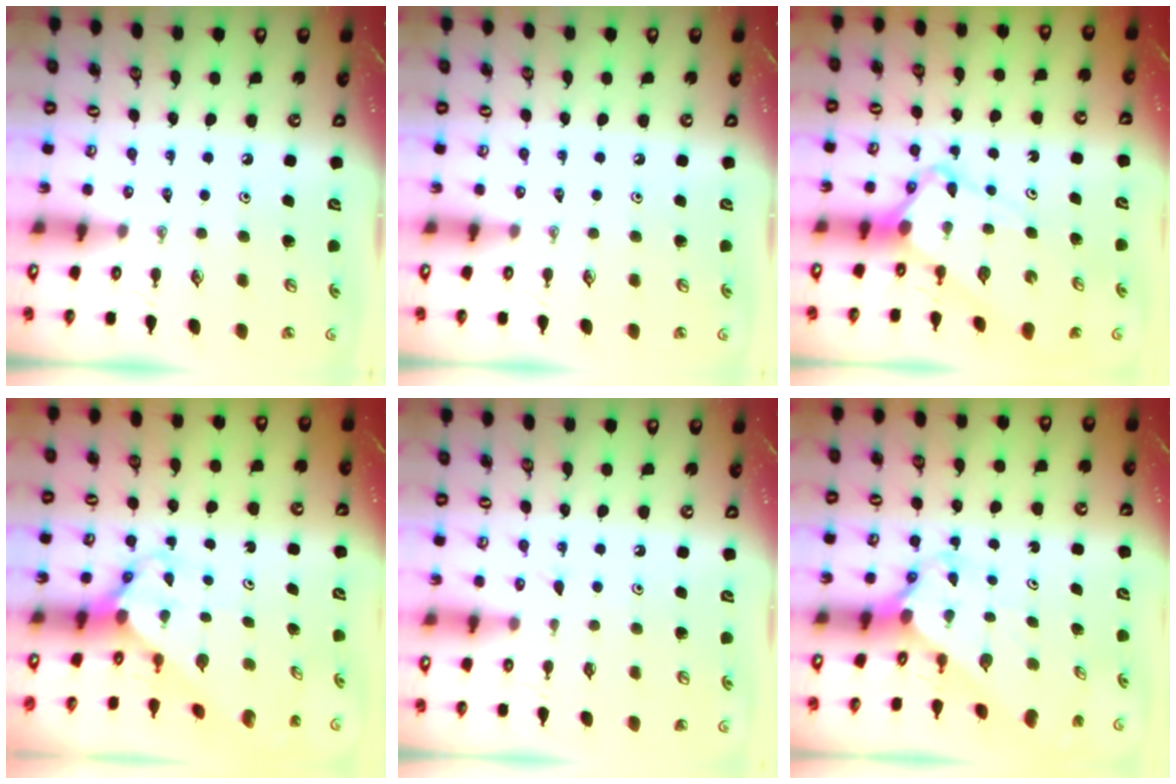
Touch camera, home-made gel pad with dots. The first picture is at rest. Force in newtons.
{"total": 0.0}
{"total": 4.9, "press": 4.8, "slide": 0.6}
{"total": 3.5, "press": 3.5, "slide": 0.2}
{"total": 7.1, "press": 7.1, "slide": 0.5}
{"total": 2.1, "press": 2.1, "slide": 0.2}